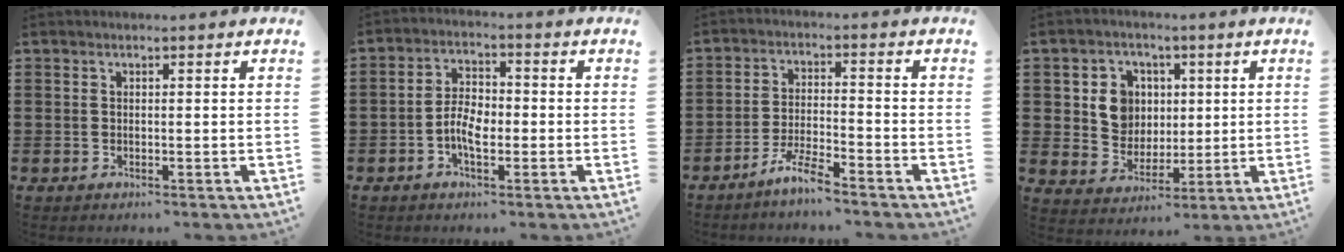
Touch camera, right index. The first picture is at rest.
{"total": 4.9, "force": [-1.6, 2.5, 3.9], "torque": [-0.080, 0.005, -0.031]}
{"total": 4.8, "force": [-4.3, 0.0, 2.1], "torque": [-0.060, -0.004, -0.087]}
{"total": 7.1, "force": [1.5, 6.4, 2.5], "torque": [-0.063, 0.015, 0.023]}